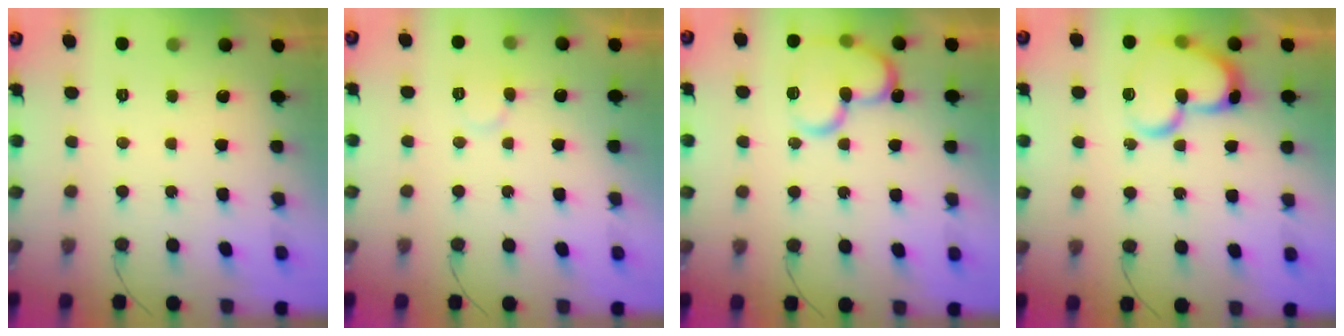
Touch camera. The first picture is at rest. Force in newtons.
{"total": 7.7, "press": 7.7, "slide": 0.4}
{"total": 15.5, "press": 15.4, "slide": 1.5}
{"total": 17.1, "press": 17.0, "slide": 1.8}